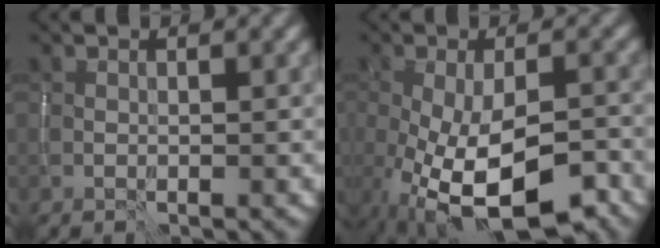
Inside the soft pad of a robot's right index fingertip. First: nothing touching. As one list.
[{"total": 11.3, "force": [-4.9, 4.8, 9.0], "torque": [-0.166, -0.034, -0.068]}]